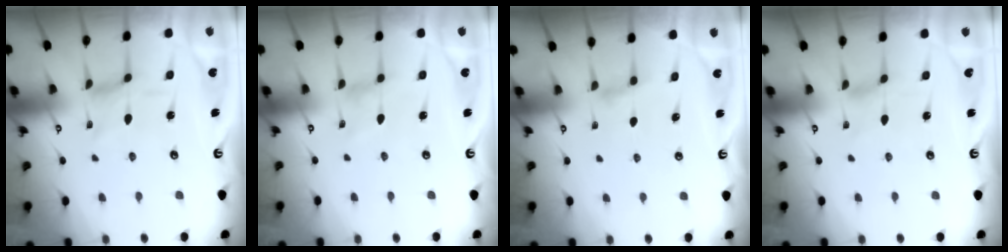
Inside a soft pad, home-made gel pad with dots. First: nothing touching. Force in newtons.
{"total": 0.0}
{"total": 2.6, "press": 2.6, "slide": 0.4}
{"total": 0.8, "press": 0.8, "slide": 0.2}